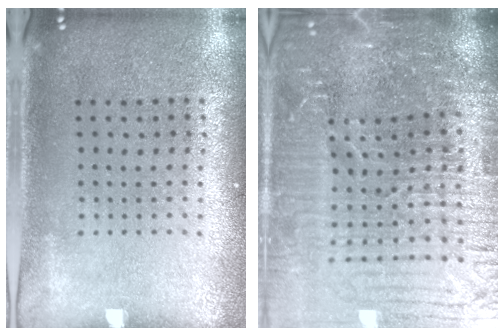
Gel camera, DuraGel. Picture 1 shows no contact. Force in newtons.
{"total": 6.6, "press": 5.8, "slide": 3.3}